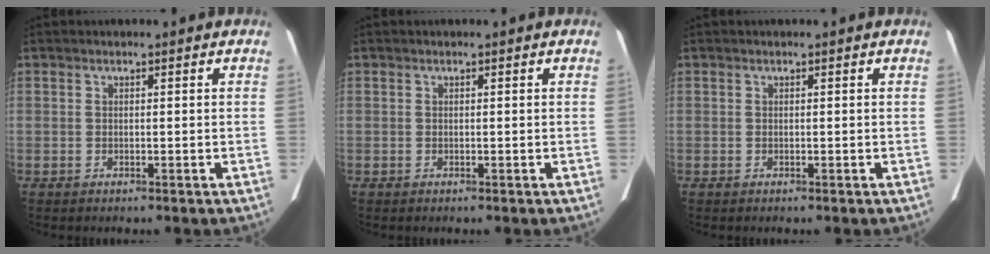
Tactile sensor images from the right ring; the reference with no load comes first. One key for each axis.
{"total": 0.0}
{"total": 0.0}